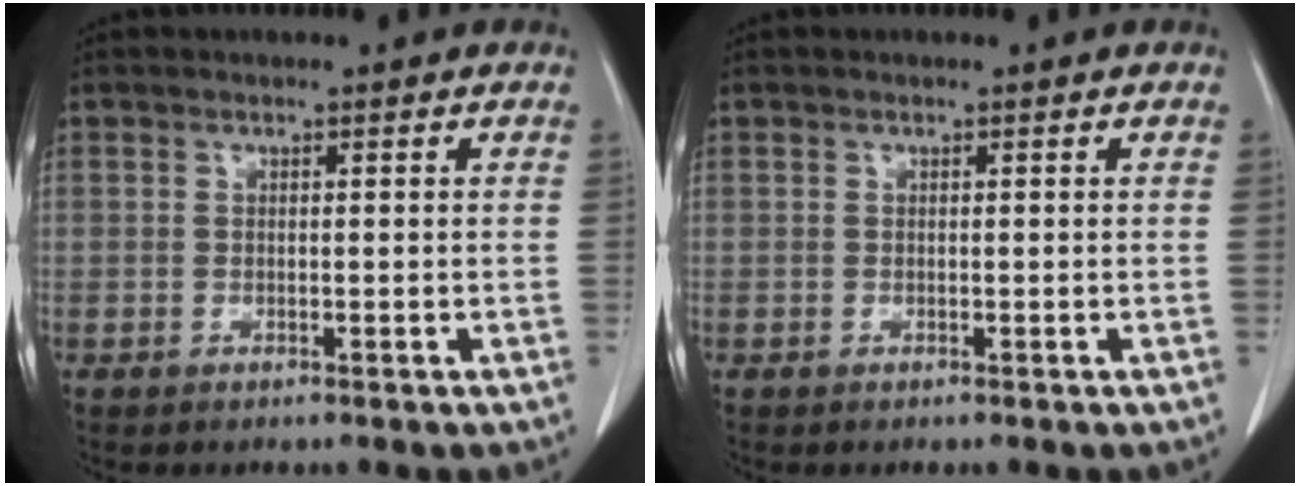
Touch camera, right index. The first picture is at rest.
{"total": 0.0}